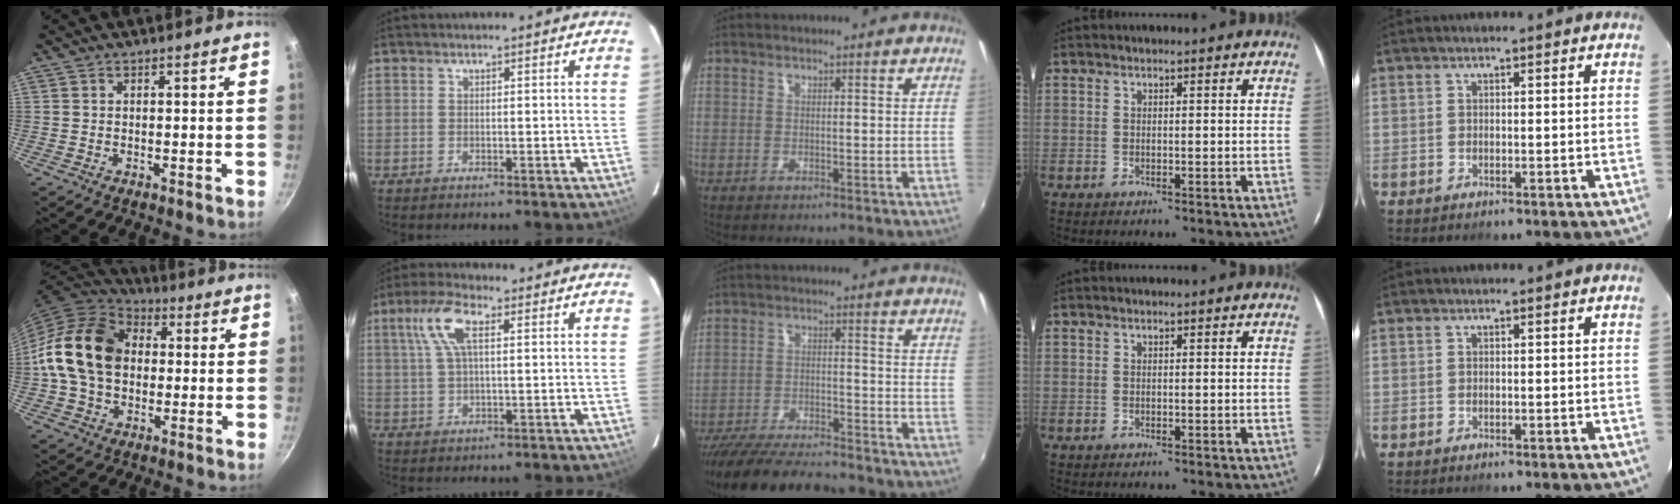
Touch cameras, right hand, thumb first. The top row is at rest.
{"thumb": {"total": 18.5, "force": [0.9, 13.8, 12.3], "torque": [-0.208, 0.031, 0.004]}, "index": {"total": 7.5, "force": [2.6, 2.7, 6.5], "torque": [-0.137, 0.019, 0.050]}, "middle": {"total": 18.1, "force": [-16.0, 3.5, 7.7], "torque": [-0.161, -0.030, -0.249]}}